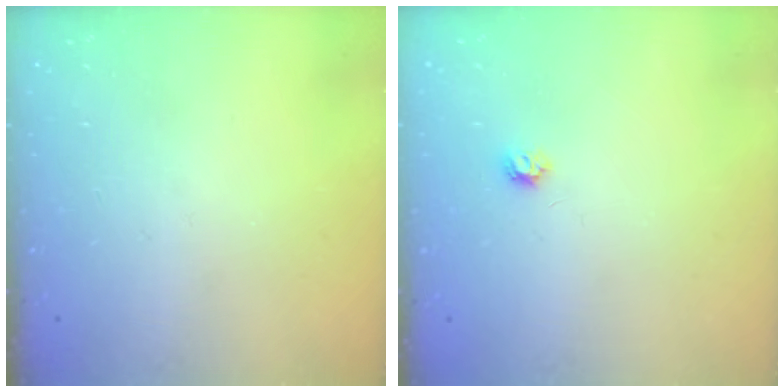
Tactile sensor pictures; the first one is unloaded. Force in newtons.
{"total": 4.0, "press": 4.0, "slide": 0.6}